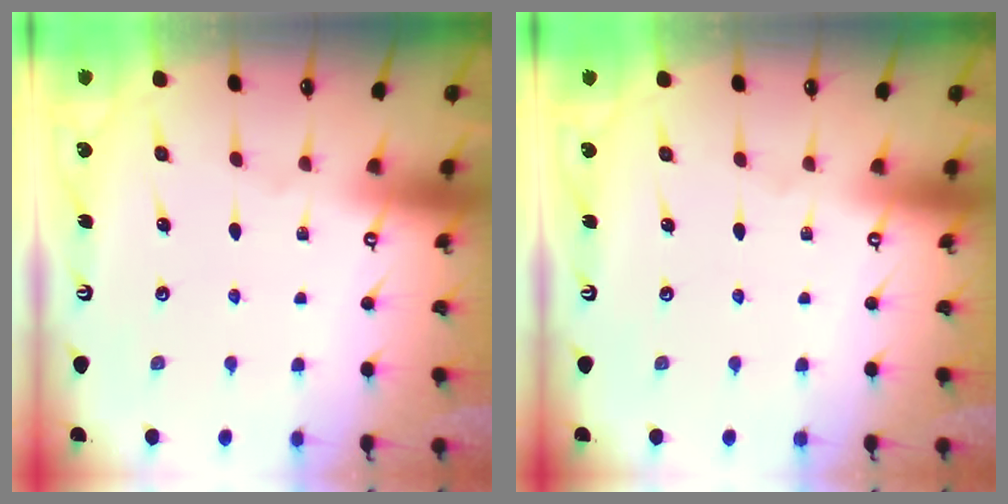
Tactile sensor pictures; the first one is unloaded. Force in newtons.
{"total": 0.0}